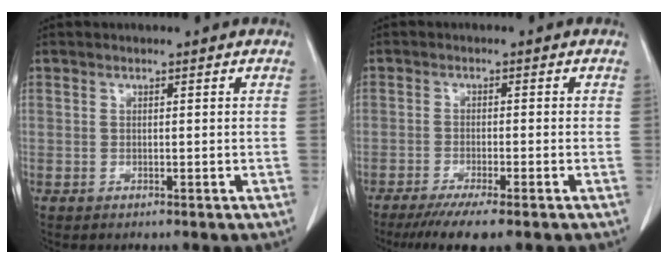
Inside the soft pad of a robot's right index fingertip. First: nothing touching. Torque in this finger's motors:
{"motor_torque": [0.42, -0.42, 0.41, 0.08]}